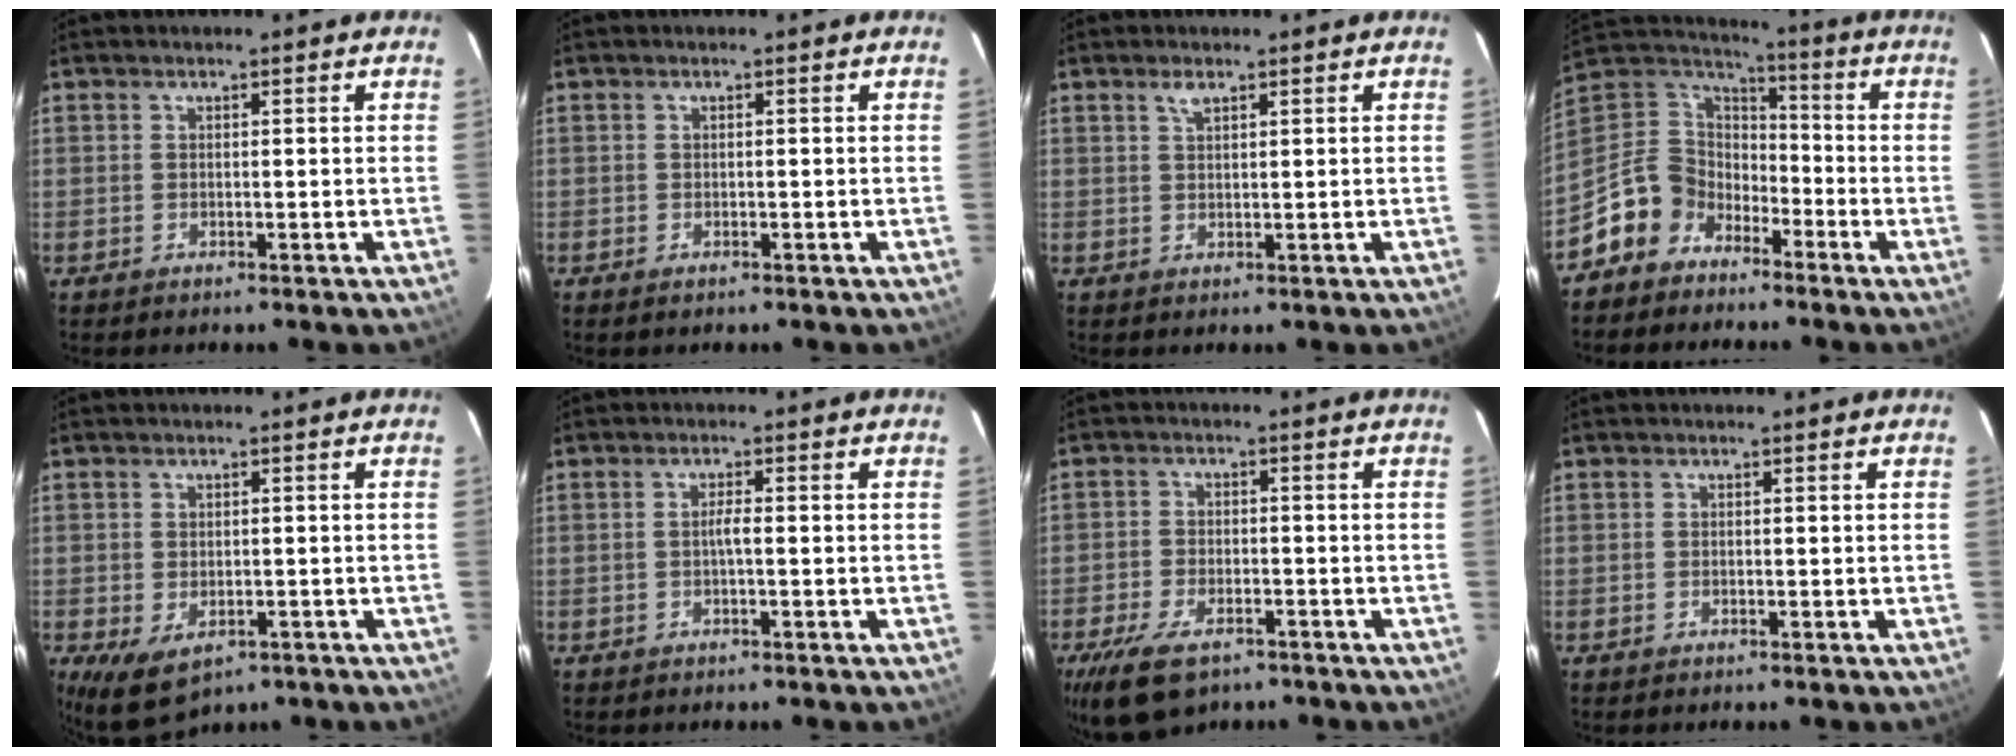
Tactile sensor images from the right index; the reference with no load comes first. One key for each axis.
{"total": 0.6, "fx": -0.4, "fy": 0.4, "fz": 0.2, "tx": -0.005, "ty": -0.003, "tz": -0.008}
{"total": 1.6, "fx": 1.1, "fy": 0.6, "fz": 1.0, "tx": -0.019, "ty": 0.004, "tz": 0.021}
{"total": 11.4, "fx": -7.7, "fy": 8.1, "fz": 2.3, "tx": -0.073, "ty": 0.037, "tz": -0.153}
{"total": 6.4, "fx": -2.4, "fy": 4.2, "fz": 4.1, "tx": -0.079, "ty": -0.024, "tz": -0.027}
{"total": 1.4, "fx": -0.3, "fy": -0.1, "fz": 1.4, "tx": -0.025, "ty": 0.003, "tz": -0.007}
{"total": 11.0, "fx": -7.2, "fy": 5.4, "fz": 6.4, "tx": -0.152, "ty": -0.021, "tz": -0.126}
{"total": 0.0}